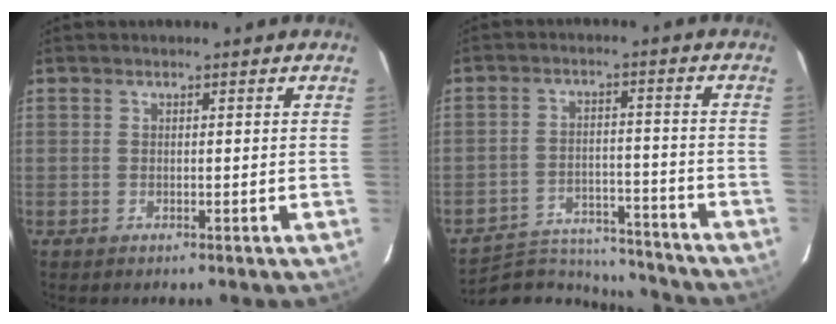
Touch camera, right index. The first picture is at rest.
{"total": 15.8, "force": [-15.0, 3.8, 3.1], "torque": [-0.079, 0.016, -0.214]}